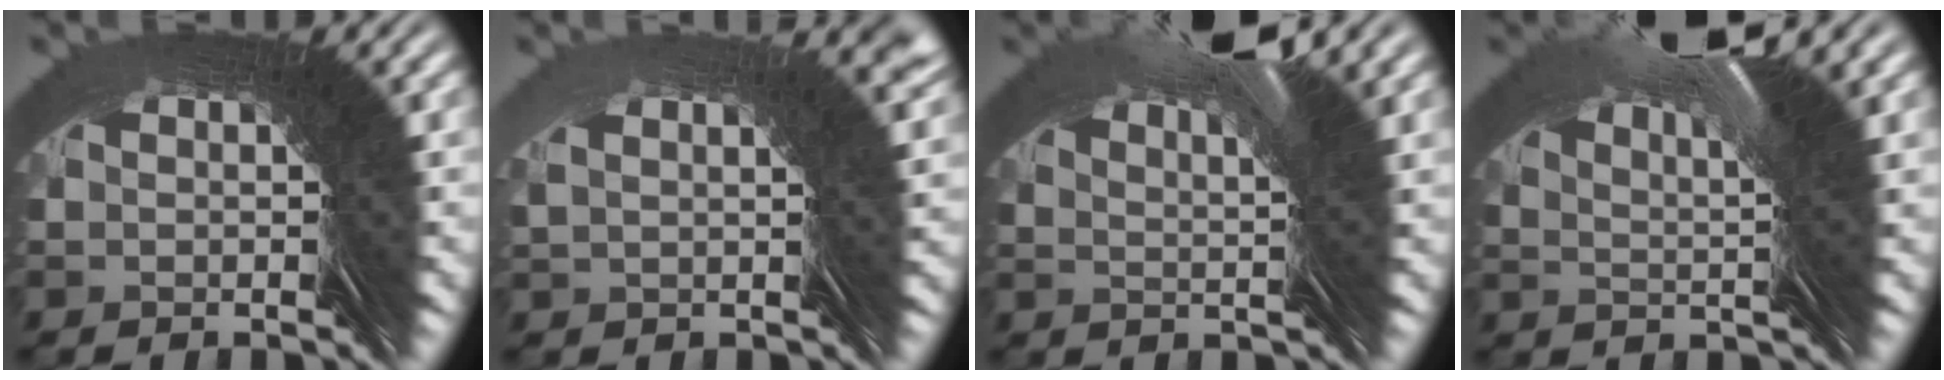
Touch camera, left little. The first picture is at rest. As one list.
[{"total": 4.2, "force": [1.2, -3.8, -1.2], "torque": [0.050, 0.037, 0.013]}, {"total": 7.1, "force": [3.7, -5.9, -1.3], "torque": [0.025, 0.052, 0.057]}, {"total": 6.3, "force": [4.3, -4.5, 1.0], "torque": [-0.002, 0.058, 0.061]}]